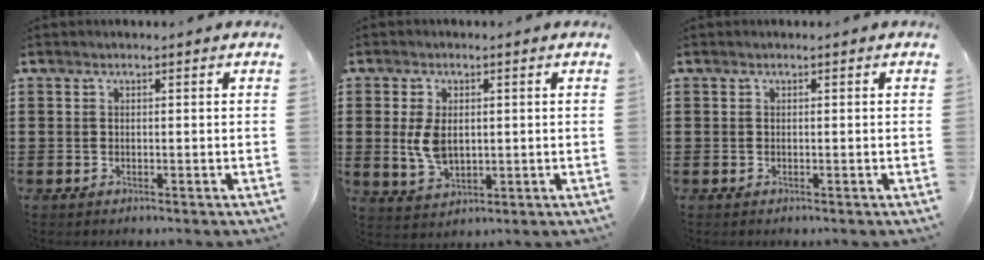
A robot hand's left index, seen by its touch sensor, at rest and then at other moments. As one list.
[{"total": 5.3, "force": [0.7, 3.3, 4.1], "torque": [-0.107, 0.000, 0.006]}, {"total": 0.0}]